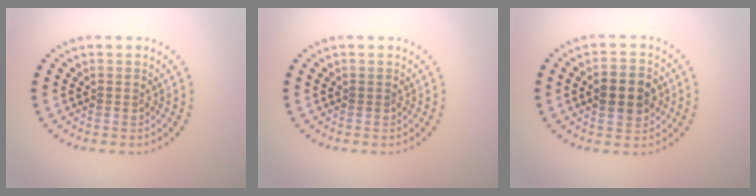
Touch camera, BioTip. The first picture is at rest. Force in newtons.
{"total": 0.0}
{"total": 4.5, "press": 4.5, "slide": 0.2}